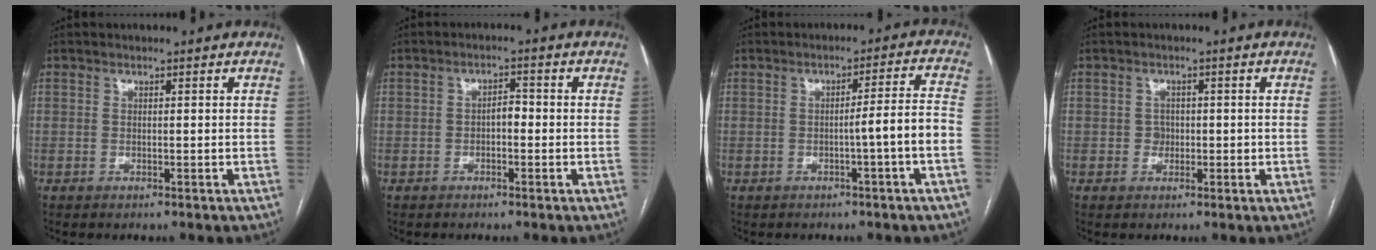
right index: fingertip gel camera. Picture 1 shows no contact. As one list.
[{"total": 2.3, "force": [-0.5, 1.1, 1.9], "torque": [-0.024, 0.008, -0.010]}, {"total": 5.6, "force": [-1.8, -1.1, 5.2], "torque": [-0.067, 0.011, -0.026]}, {"total": 1.8, "force": [-0.1, 1.7, 0.7], "torque": [-0.007, 0.005, -0.002]}]